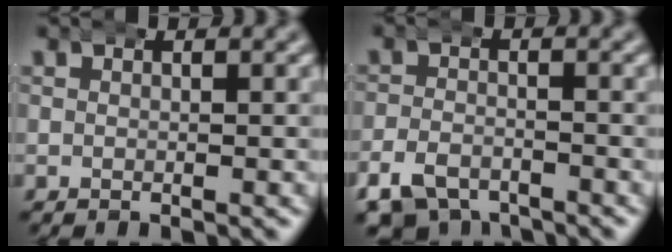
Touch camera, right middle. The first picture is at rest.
{"total": 5.2, "force": [-4.1, 2.8, 1.8], "torque": [-0.025, -0.009, -0.073]}